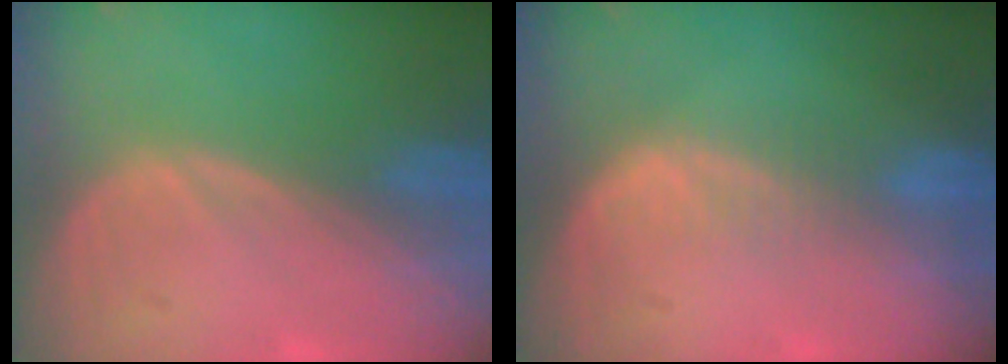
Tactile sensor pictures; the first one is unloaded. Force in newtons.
{"total": 2.7, "press": 2.3, "slide": 1.5}